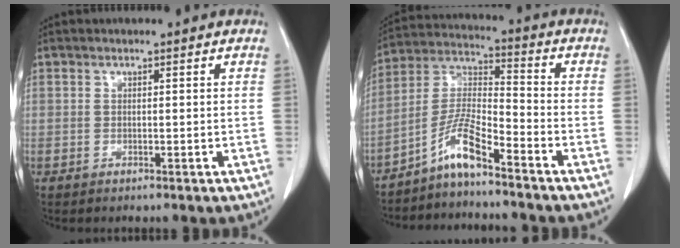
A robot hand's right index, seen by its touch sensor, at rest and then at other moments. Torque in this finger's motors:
{"motor_torque": [0.54, -0.52, 0.20, 0.11]}